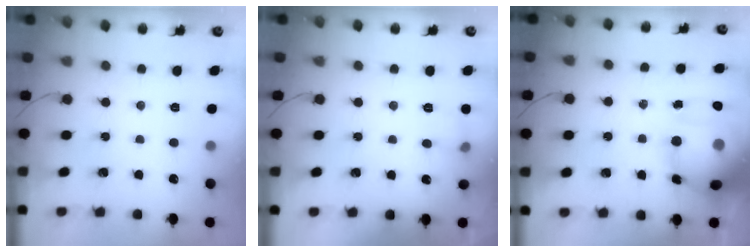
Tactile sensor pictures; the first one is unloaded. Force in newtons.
{"total": 4.5, "press": 4.3, "slide": 1.4}
{"total": 20.8, "press": 20.4, "slide": 4.1}